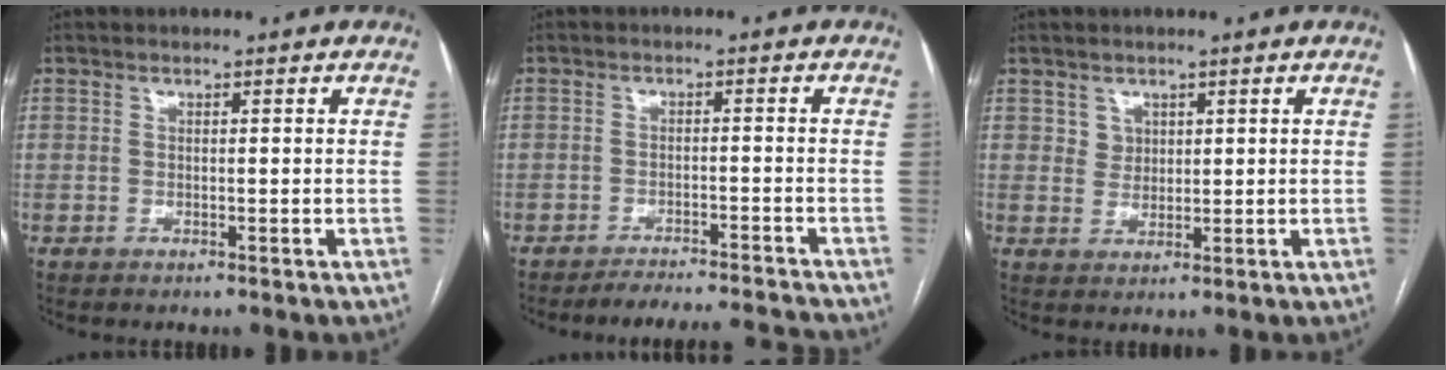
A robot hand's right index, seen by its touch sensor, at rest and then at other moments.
{"total": 9.0, "force": [-8.8, -0.3, 1.5], "torque": [-0.018, 0.005, -0.124]}
{"total": 2.4, "force": [1.2, 2.0, 0.4], "torque": [-0.002, -0.001, 0.020]}